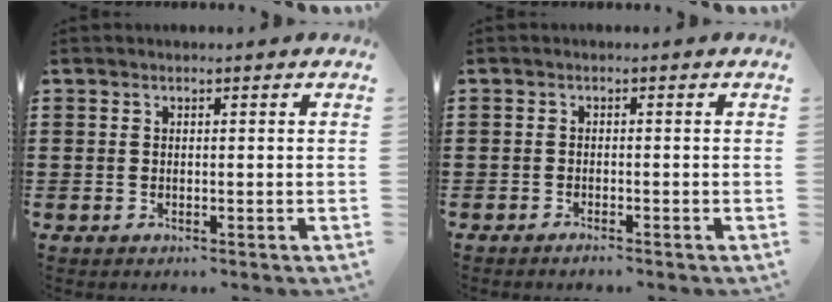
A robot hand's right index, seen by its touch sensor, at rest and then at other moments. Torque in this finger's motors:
{"motor_torque": [0.10, -0.07, 0.02, 0.00]}